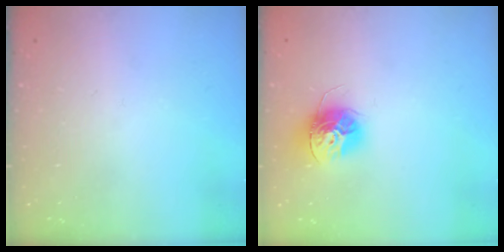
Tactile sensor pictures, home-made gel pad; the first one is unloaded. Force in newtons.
{"total": 12.2, "press": 12.2, "slide": 0.4}